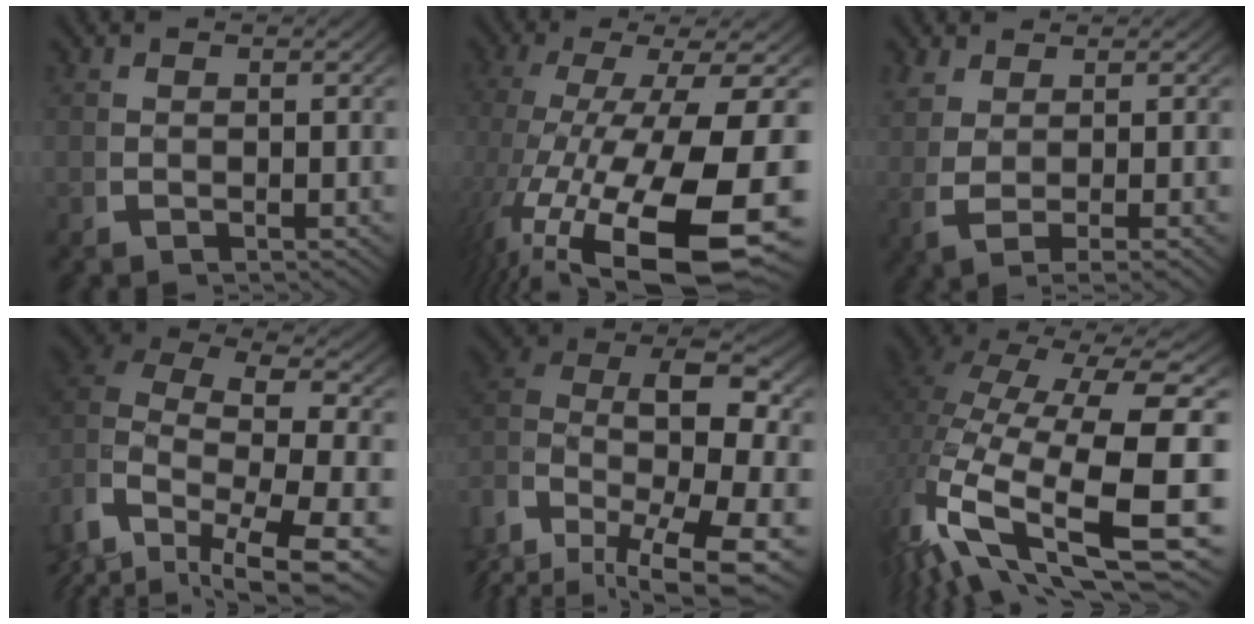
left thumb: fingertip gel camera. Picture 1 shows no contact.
{"total": 15.6, "force": [-2.8, 8.1, 13.1], "torque": [-0.281, -0.068, 0.008]}
{"total": 3.2, "force": [0.6, 0.6, 3.1], "torque": [-0.067, -0.008, 0.025]}
{"total": 12.1, "force": [-1.4, 8.4, 8.5], "torque": [-0.180, -0.047, -0.006]}
{"total": 15.6, "force": [-0.1, 11.1, 11.0], "torque": [-0.227, -0.054, 0.017]}
{"total": 16.3, "force": [-0.8, 9.3, 13.3], "torque": [-0.293, -0.065, 0.023]}